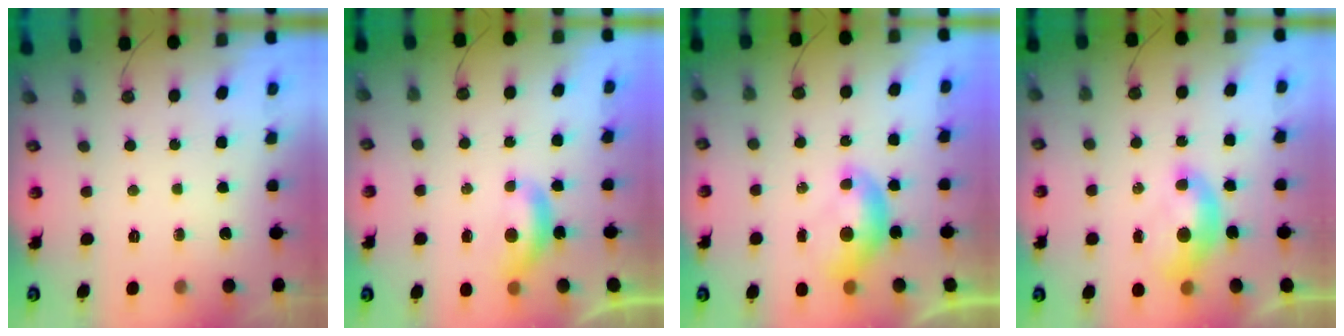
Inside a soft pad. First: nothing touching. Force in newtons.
{"total": 2.2, "press": 2.2, "slide": 0.4}
{"total": 0.0}
{"total": 1.7, "press": 1.5, "slide": 0.6}